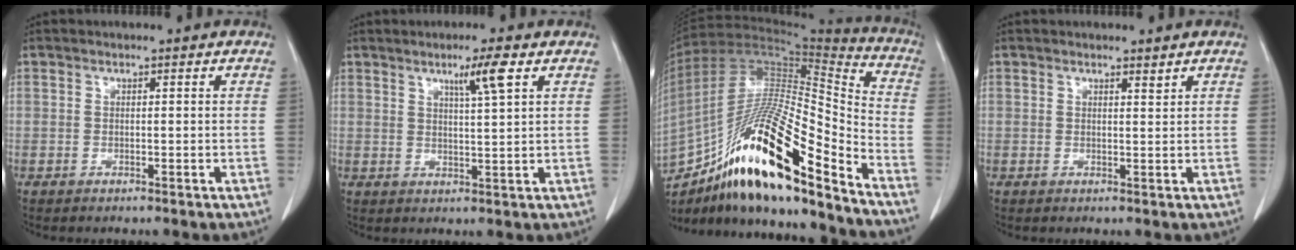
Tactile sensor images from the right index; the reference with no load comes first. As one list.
[{"total": 4.7, "force": [2.4, -0.4, 4.0], "torque": [-0.070, -0.004, 0.043]}, {"total": 24.8, "force": [-15.8, 4.1, 18.7], "torque": [-0.315, -0.007, -0.271]}, {"total": 0.8, "force": [0.8, 0.0, 0.3], "torque": [-0.010, -0.007, 0.013]}]